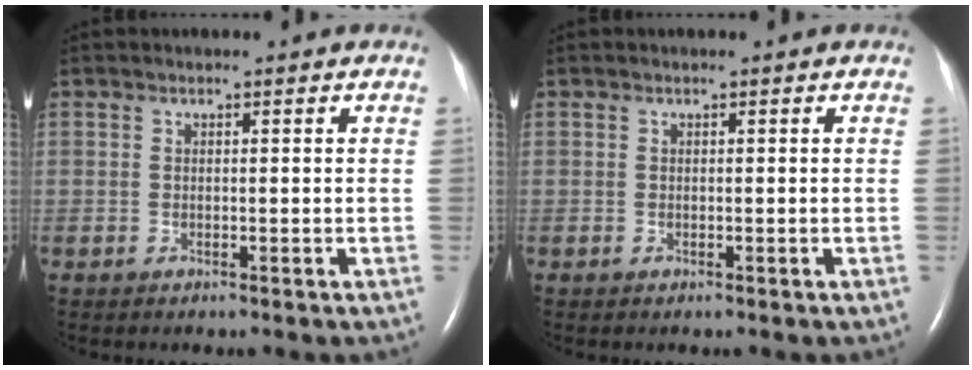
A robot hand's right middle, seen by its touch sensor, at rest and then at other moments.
{"total": 0.0}